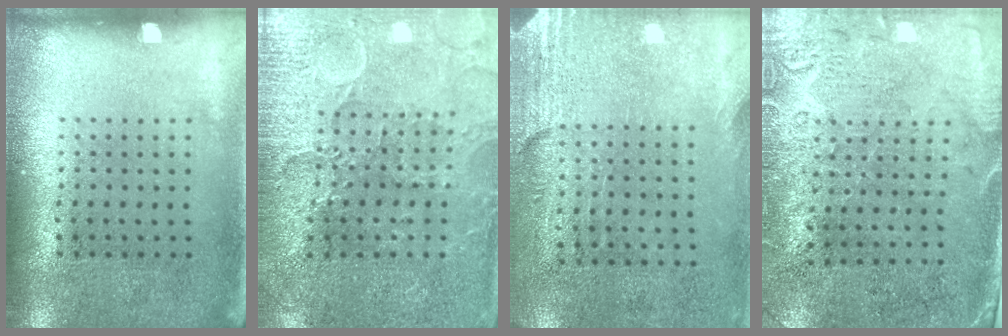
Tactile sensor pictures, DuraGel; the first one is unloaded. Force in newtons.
{"total": 3.3, "press": 3.2, "slide": 0.7}
{"total": 2.8, "press": 2.4, "slide": 1.4}
{"total": 2.7, "press": 2.4, "slide": 1.3}